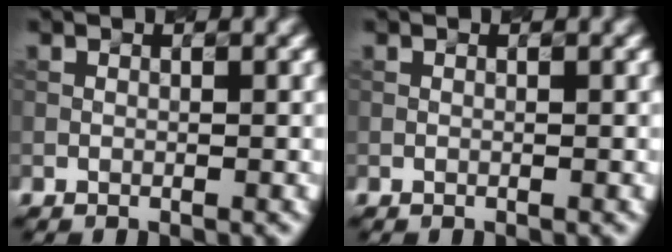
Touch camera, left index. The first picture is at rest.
{"total": 0.0}